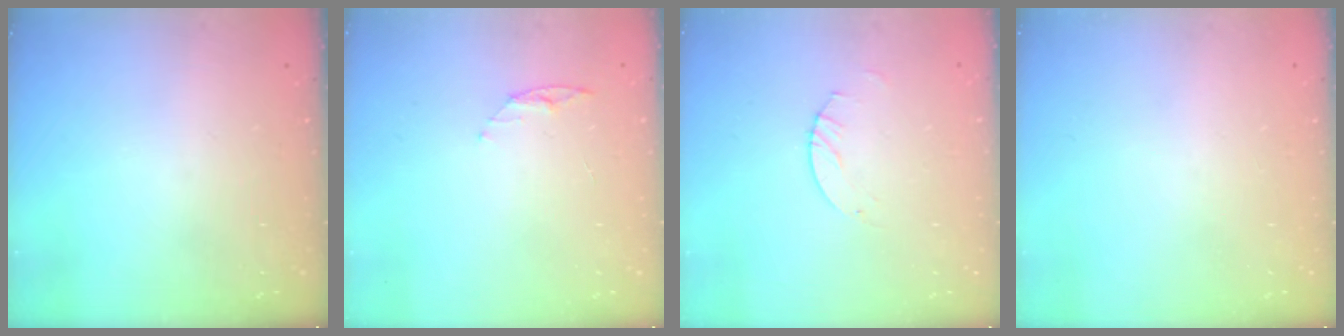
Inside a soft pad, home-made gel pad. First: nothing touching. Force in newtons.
{"total": 4.5, "press": 4.4, "slide": 0.5}
{"total": 2.0, "press": 2.0, "slide": 0.2}
{"total": 0.0}